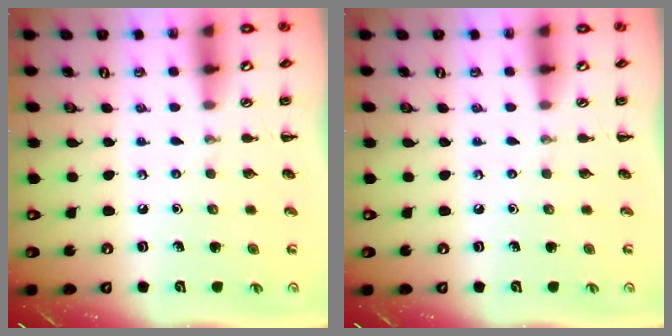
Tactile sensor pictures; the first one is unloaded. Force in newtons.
{"total": 0.0}